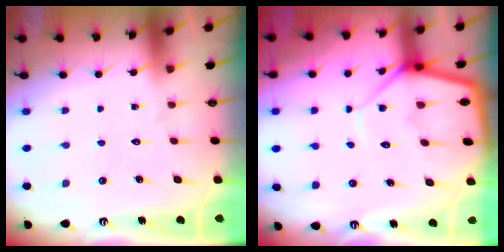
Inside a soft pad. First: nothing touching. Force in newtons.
{"total": 11.1, "press": 11.0, "slide": 1.0}